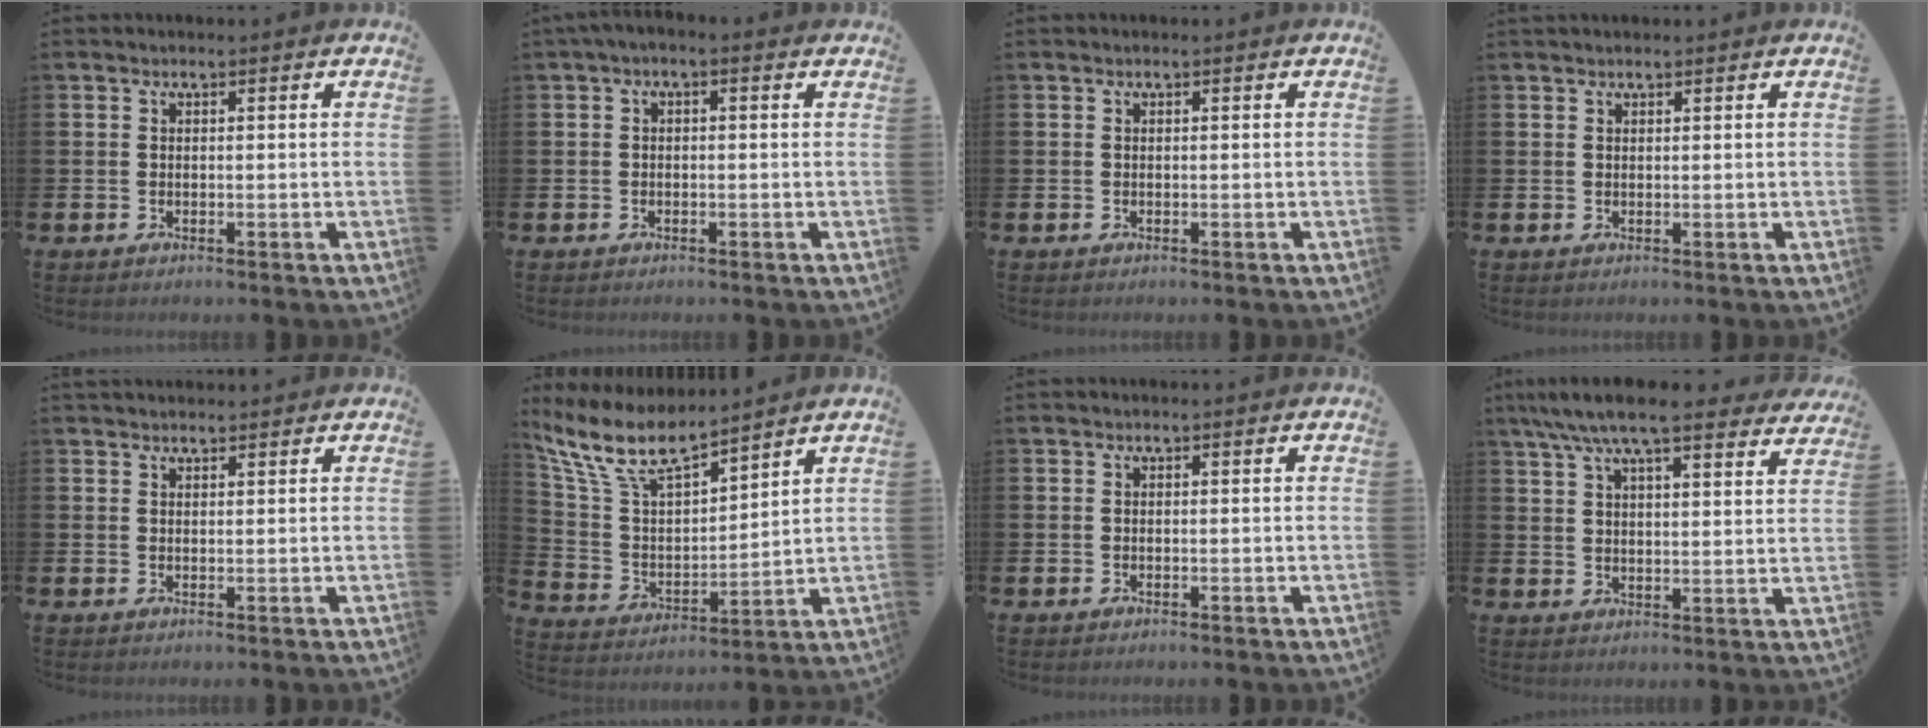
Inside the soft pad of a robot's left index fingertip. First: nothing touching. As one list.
[{"total": 1.1, "force": [-0.5, 0.4, 0.9], "torque": [-0.010, -0.002, -0.012]}, {"total": 0.0}, {"total": 0.8, "force": [0.8, 0.0, 0.2], "torque": [-0.001, 0.000, 0.013]}, {"total": 1.6, "force": [1.5, 0.4, 0.2], "torque": [0.004, -0.002, 0.025]}, {"total": 9.5, "force": [8.1, 2.5, 4.2], "torque": [-0.121, -0.043, 0.145]}, {"total": 0.0}, {"total": 8.6, "force": [7.8, 1.3, 3.5], "torque": [-0.078, -0.033, 0.139]}]